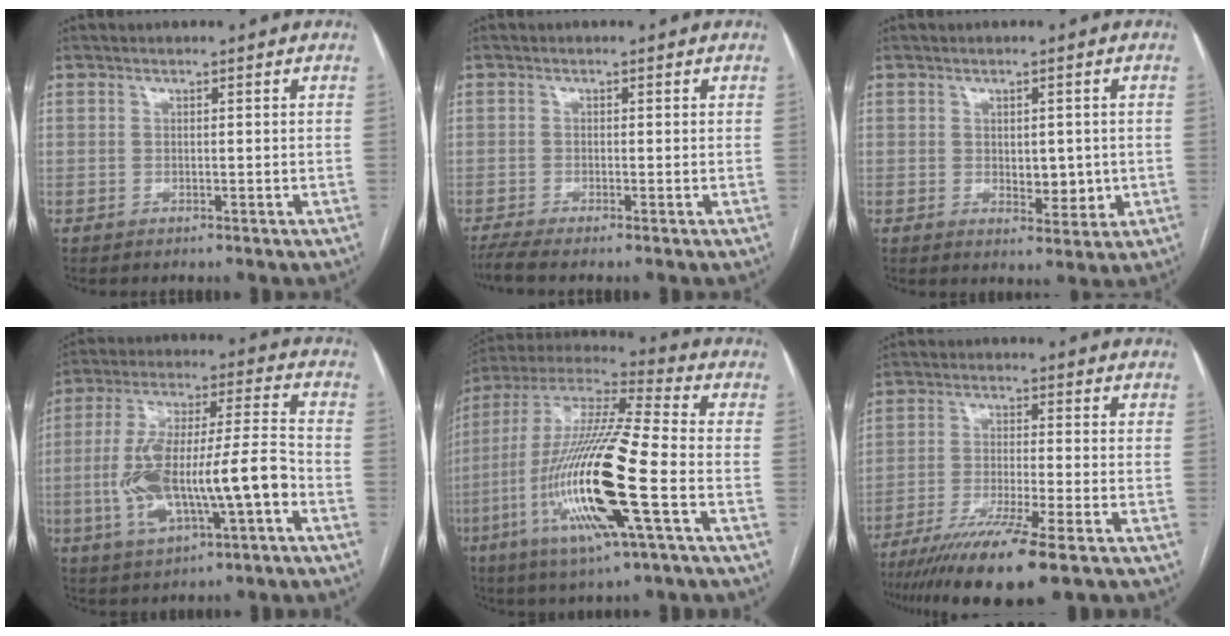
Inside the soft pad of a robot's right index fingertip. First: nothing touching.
{"total": 2.9, "force": [-2.3, -0.1, 1.9], "torque": [-0.038, -0.007, -0.047]}
{"total": 4.4, "force": [-0.1, 2.3, 3.8], "torque": [-0.050, -0.006, 0.007]}
{"total": 16.9, "force": [-4.6, 3.4, 15.9], "torque": [-0.307, 0.017, -0.071]}
{"total": 22.1, "force": [-6.1, 1.8, 21.2], "torque": [-0.455, -0.024, -0.119]}
{"total": 12.3, "force": [-8.5, -0.5, 9.0], "torque": [-0.158, -0.033, -0.139]}